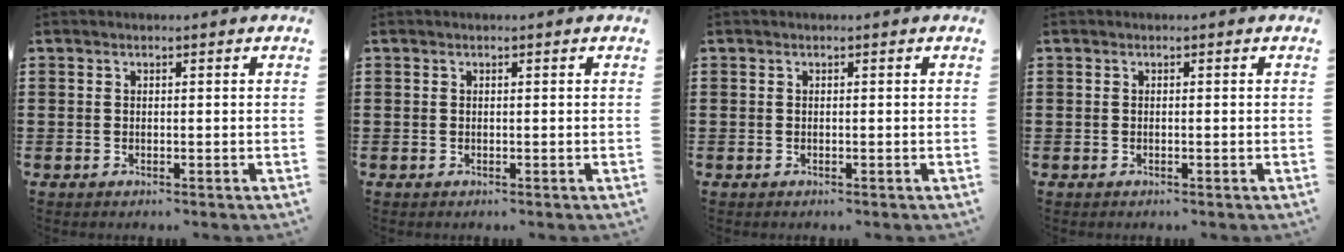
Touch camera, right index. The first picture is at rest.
{"total": 0.0}
{"total": 0.0}
{"total": 0.0}